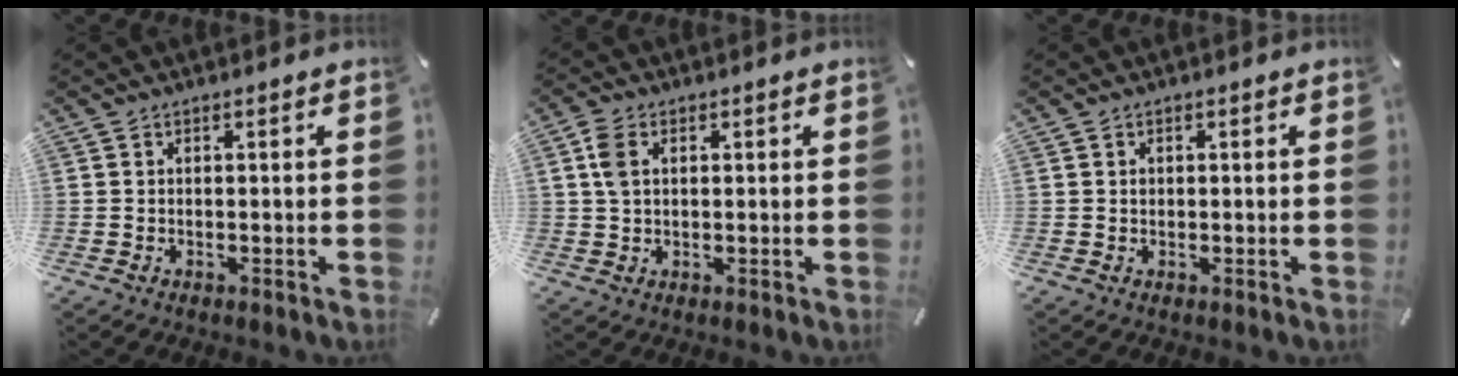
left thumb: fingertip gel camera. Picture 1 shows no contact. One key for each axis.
{"total": 4.4, "fx": 1.1, "fy": 2.9, "fz": 3.1, "tx": -0.075, "ty": 0.007, "tz": 0.019}
{"total": 0.6, "fx": 0.2, "fy": 0.5, "fz": 0.1, "tx": 0.007, "ty": 0.000, "tz": 0.001}